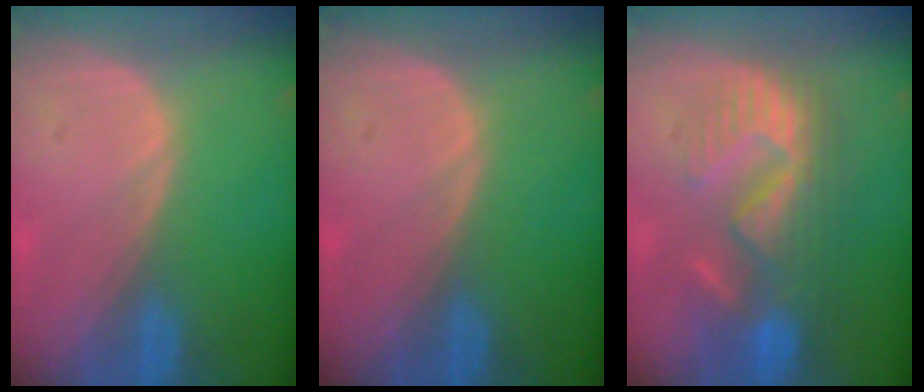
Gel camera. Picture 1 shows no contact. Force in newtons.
{"total": 0.0}
{"total": 9.4, "press": 9.2, "slide": 2.0}